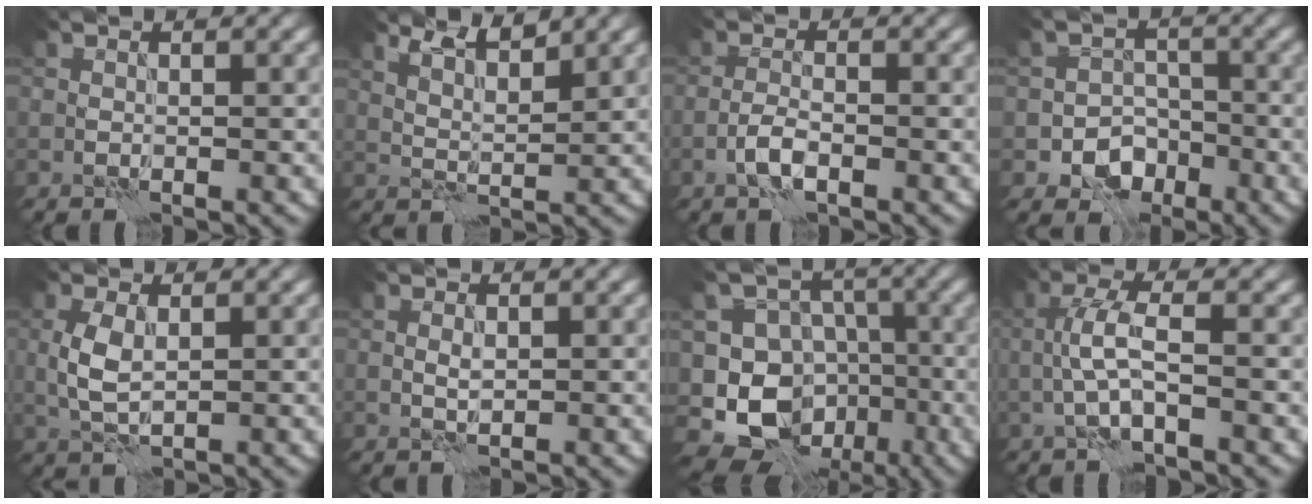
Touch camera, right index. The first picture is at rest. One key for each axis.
{"total": 4.0, "fx": 3.1, "fy": 0.9, "fz": 2.3, "tx": -0.037, "ty": 0.004, "tz": 0.049}
{"total": 2.2, "fx": -1.2, "fy": 0.7, "fz": 1.7, "tx": -0.036, "ty": 0.004, "tz": -0.027}
{"total": 4.2, "fx": -2.1, "fy": 3.2, "fz": 1.7, "tx": -0.016, "ty": 0.000, "tz": -0.039}
{"total": 3.1, "fx": 0.4, "fy": 1.6, "fz": 2.6, "tx": -0.061, "ty": 0.002, "tz": 0.011}
{"total": 0.8, "fx": 0.3, "fy": 0.2, "fz": 0.7, "tx": -0.014, "ty": 0.000, "tz": 0.005}
{"total": 11.0, "fx": -4.2, "fy": 9.4, "fz": 4.0, "tx": -0.062, "ty": -0.003, "tz": -0.080}
{"total": 3.4, "fx": -0.9, "fy": 0.7, "fz": 3.2, "tx": -0.069, "ty": 0.012, "tz": -0.024}